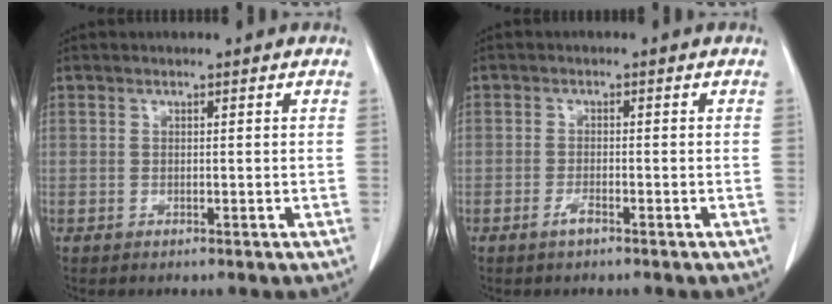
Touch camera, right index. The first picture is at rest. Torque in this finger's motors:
{"motor_torque": [0.10, -0.07, -0.04, 0.00]}